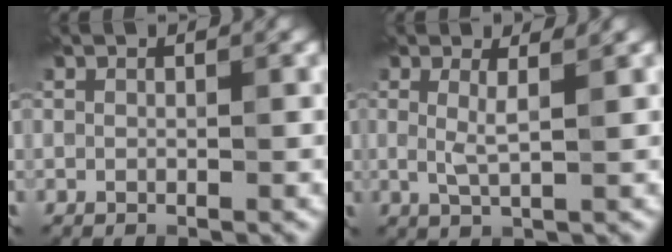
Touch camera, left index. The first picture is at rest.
{"total": 1.9, "force": [1.0, 0.3, 1.6], "torque": [-0.034, 0.002, 0.011]}